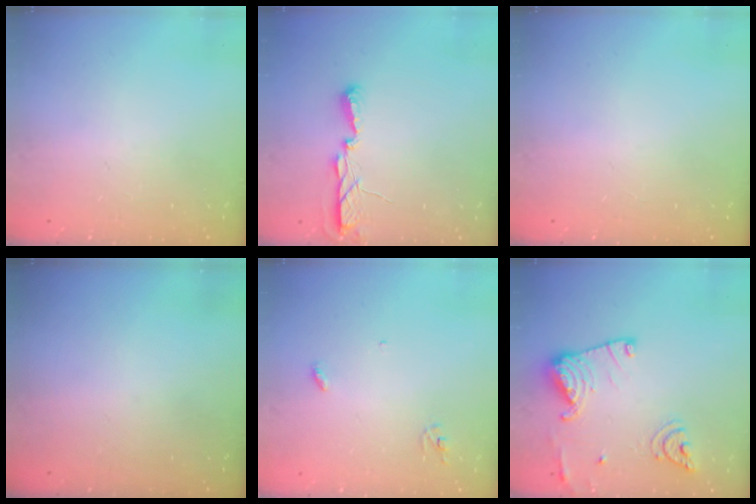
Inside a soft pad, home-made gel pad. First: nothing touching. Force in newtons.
{"total": 5.5, "press": 5.5, "slide": 0.6}
{"total": 0.0}
{"total": 0.0}
{"total": 2.9, "press": 2.9, "slide": 0.2}
{"total": 15.7, "press": 15.6, "slide": 1.6}